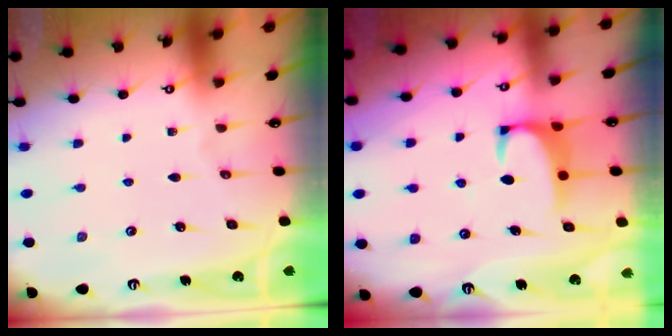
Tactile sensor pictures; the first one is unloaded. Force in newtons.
{"total": 2.0, "press": 1.9, "slide": 0.7}